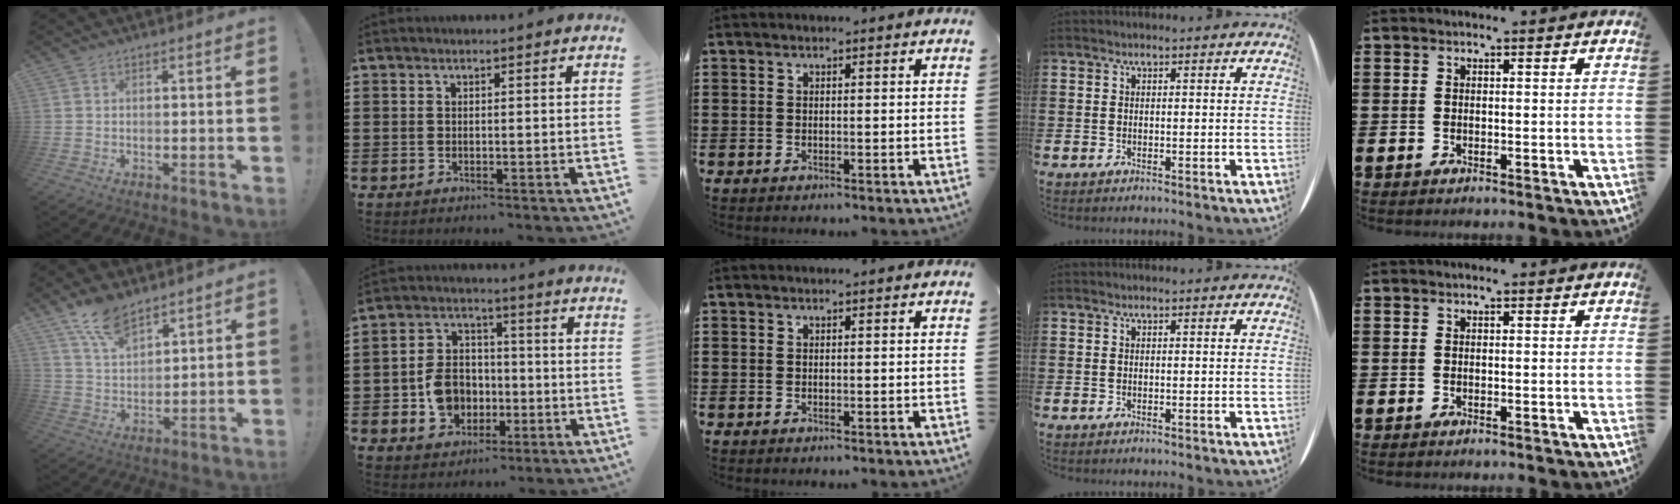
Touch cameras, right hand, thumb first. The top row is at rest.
{"thumb": {"total": 10.2, "force": [7.9, 4.3, 4.7], "torque": [-0.086, -0.048, 0.150]}, "index": {"total": 8.1, "force": [-1.9, 6.4, 4.5], "torque": [-0.110, 0.017, -0.033]}}